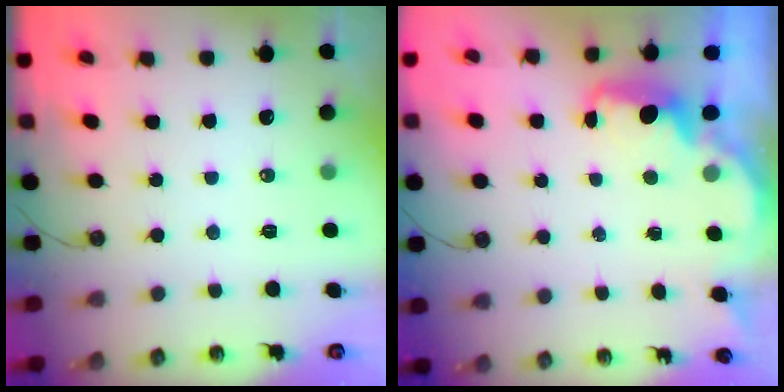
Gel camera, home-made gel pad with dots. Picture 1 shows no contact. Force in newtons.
{"total": 2.1, "press": 2.0, "slide": 0.7}